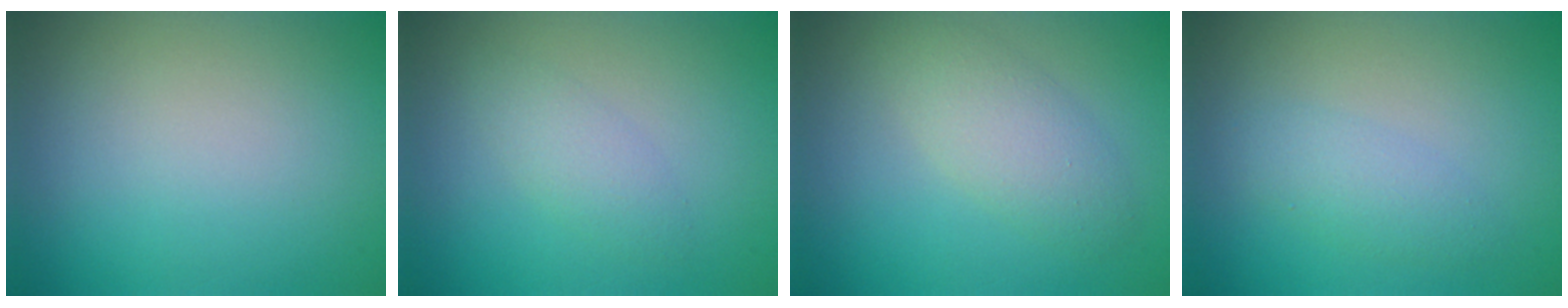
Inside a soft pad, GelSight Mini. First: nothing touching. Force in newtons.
{"total": 1.8, "press": 1.8, "slide": 0.2}
{"total": 3.3, "press": 3.3, "slide": 0.3}
{"total": 2.1, "press": 2.1, "slide": 0.1}